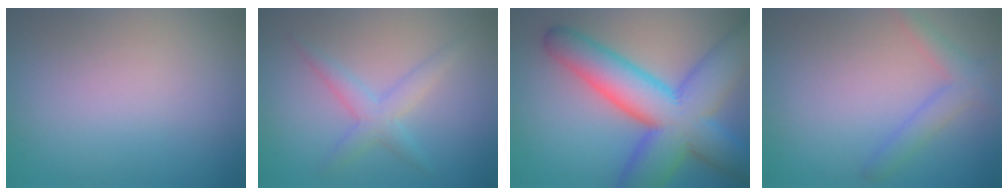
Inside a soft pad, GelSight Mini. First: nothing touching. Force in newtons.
{"total": 2.6, "press": 2.6, "slide": 0.0}
{"total": 12.7, "press": 12.7, "slide": 0.2}
{"total": 2.5, "press": 2.5, "slide": 0.3}